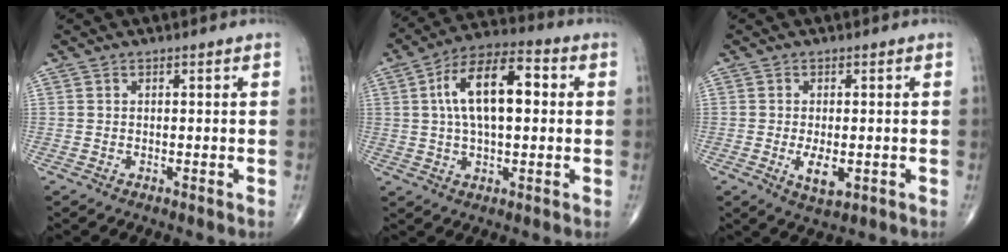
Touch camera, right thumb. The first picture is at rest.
{"total": 14.9, "force": [2.3, 7.1, 12.9], "torque": [-0.219, 0.026, 0.034]}
{"total": 4.7, "force": [-1.1, 2.2, 4.0], "torque": [-0.069, -0.009, -0.014]}